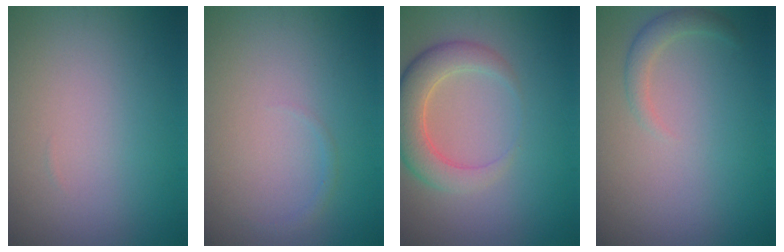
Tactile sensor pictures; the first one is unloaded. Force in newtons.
{"total": 0.5, "press": 0.5, "slide": 0.1}
{"total": 4.6, "press": 4.6, "slide": 0.2}
{"total": 1.5, "press": 1.5, "slide": 0.1}